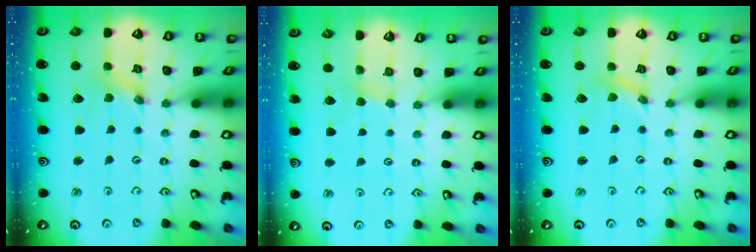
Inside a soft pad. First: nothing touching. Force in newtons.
{"total": 2.9, "press": 2.9, "slide": 0.3}
{"total": 0.0}